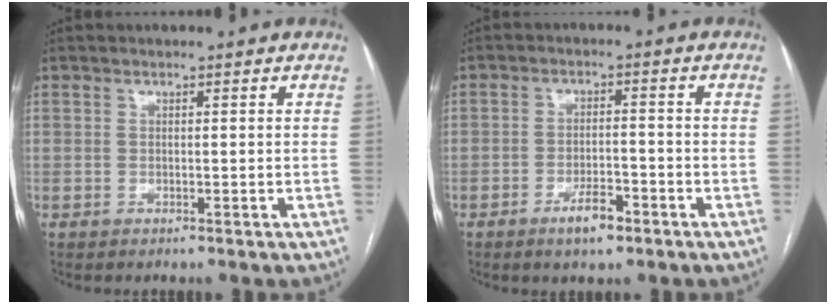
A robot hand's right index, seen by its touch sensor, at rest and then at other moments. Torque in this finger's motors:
{"motor_torque": [0.05, -0.11, -0.10, -0.03]}